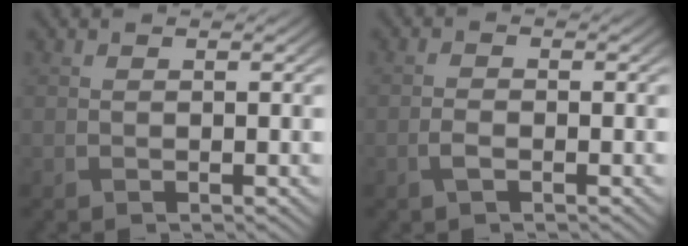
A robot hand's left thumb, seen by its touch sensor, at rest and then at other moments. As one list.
[{"total": 1.6, "force": [-0.8, 0.7, 1.2], "torque": [-0.028, 0.001, -0.018]}]